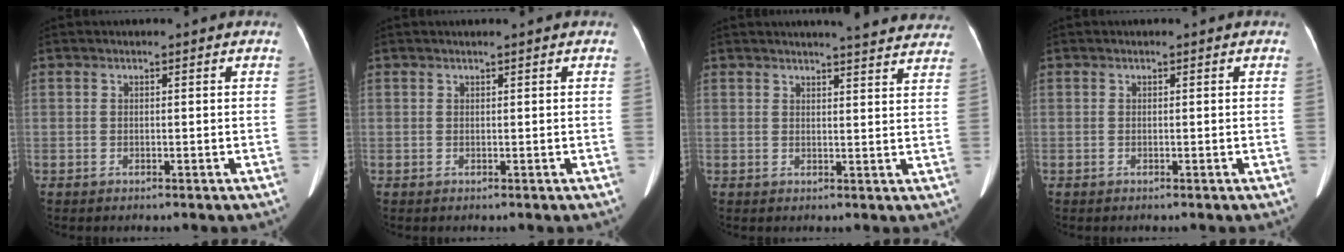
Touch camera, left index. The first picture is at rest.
{"total": 0.6, "force": [0.4, -0.1, 0.3], "torque": [-0.008, 0.002, 0.014]}
{"total": 12.9, "force": [12.1, 1.4, 4.4], "torque": [-0.038, -0.014, 0.120]}
{"total": 0.0}